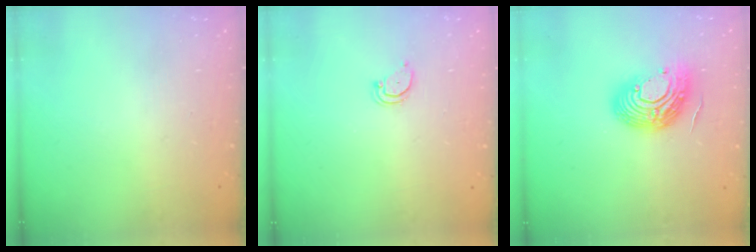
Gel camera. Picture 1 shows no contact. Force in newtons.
{"total": 3.0, "press": 3.0, "slide": 0.3}
{"total": 14.4, "press": 14.3, "slide": 1.4}